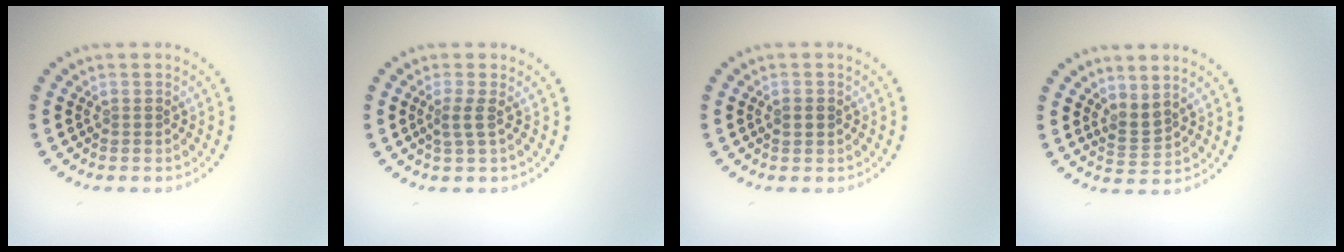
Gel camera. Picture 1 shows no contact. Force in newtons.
{"total": 1.5, "press": 1.0, "slide": 1.1}
{"total": 1.5, "press": 1.5, "slide": 0.0}
{"total": 1.8, "press": 1.3, "slide": 1.3}